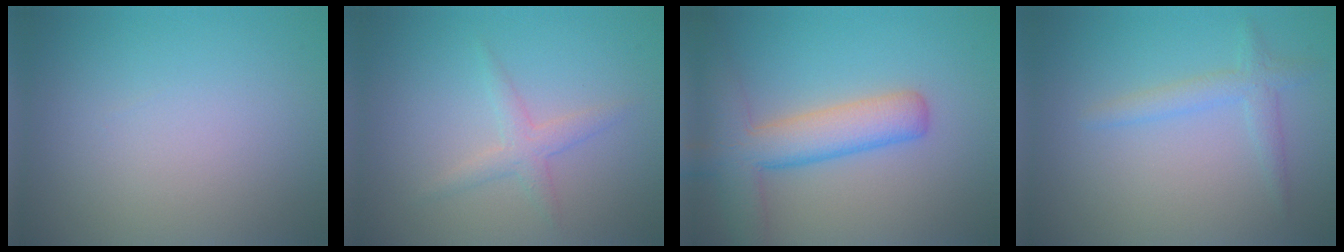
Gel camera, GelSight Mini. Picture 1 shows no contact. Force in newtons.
{"total": 1.9, "press": 1.9, "slide": 0.0}
{"total": 6.2, "press": 6.1, "slide": 0.3}
{"total": 2.0, "press": 2.0, "slide": 0.1}